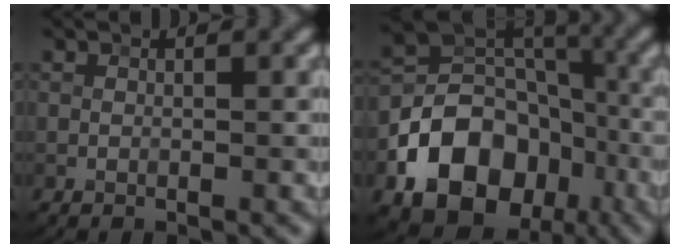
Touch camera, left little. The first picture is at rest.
{"total": 13.3, "force": [-5.7, 10.1, 6.5], "torque": [-0.113, -0.004, -0.116]}